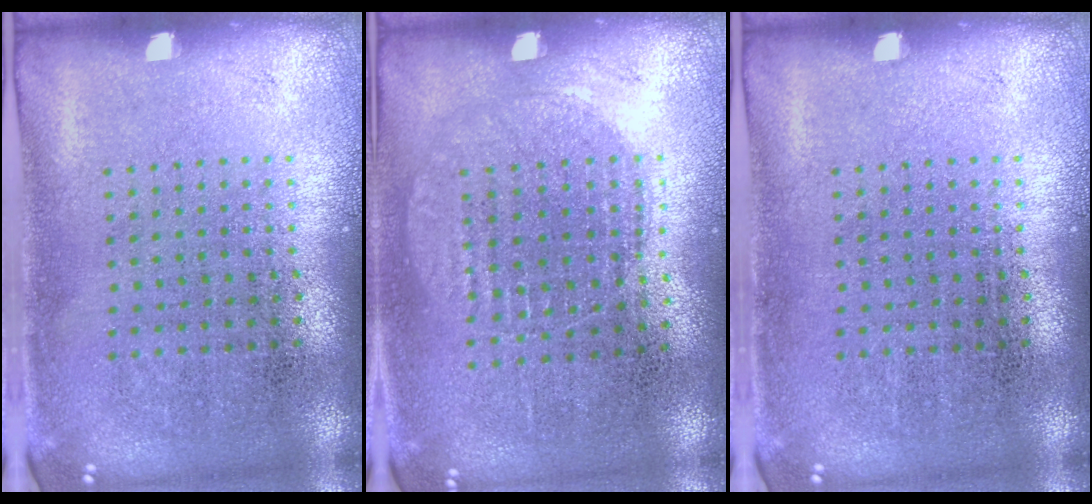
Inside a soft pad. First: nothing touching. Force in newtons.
{"total": 0.9, "press": 0.9, "slide": 0.2}
{"total": 0.0}